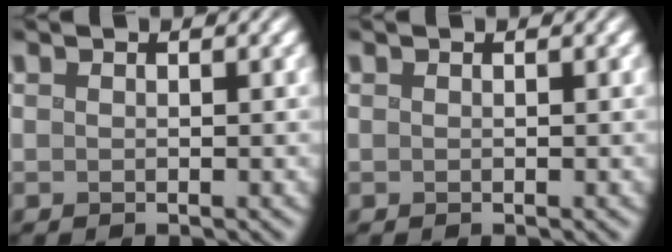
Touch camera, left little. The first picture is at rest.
{"total": 0.0}